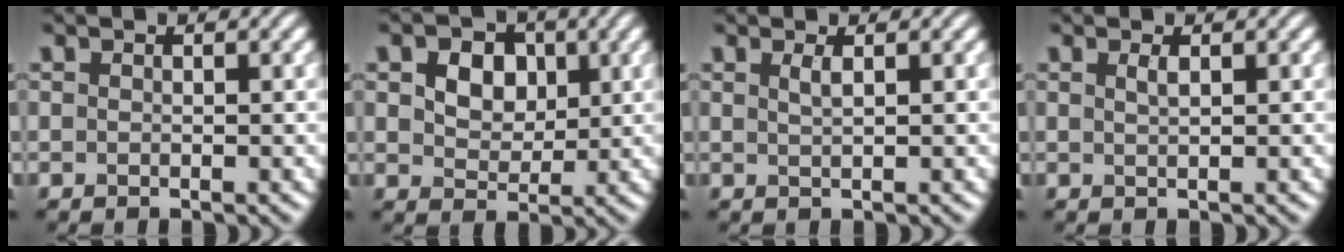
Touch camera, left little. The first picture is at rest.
{"total": 5.8, "force": [2.2, 4.1, 3.5], "torque": [-0.069, 0.013, 0.027]}
{"total": 1.2, "force": [0.5, 0.4, 1.0], "torque": [-0.015, 0.002, 0.008]}
{"total": 1.0, "force": [0.4, 0.3, 0.9], "torque": [-0.012, 0.002, 0.007]}